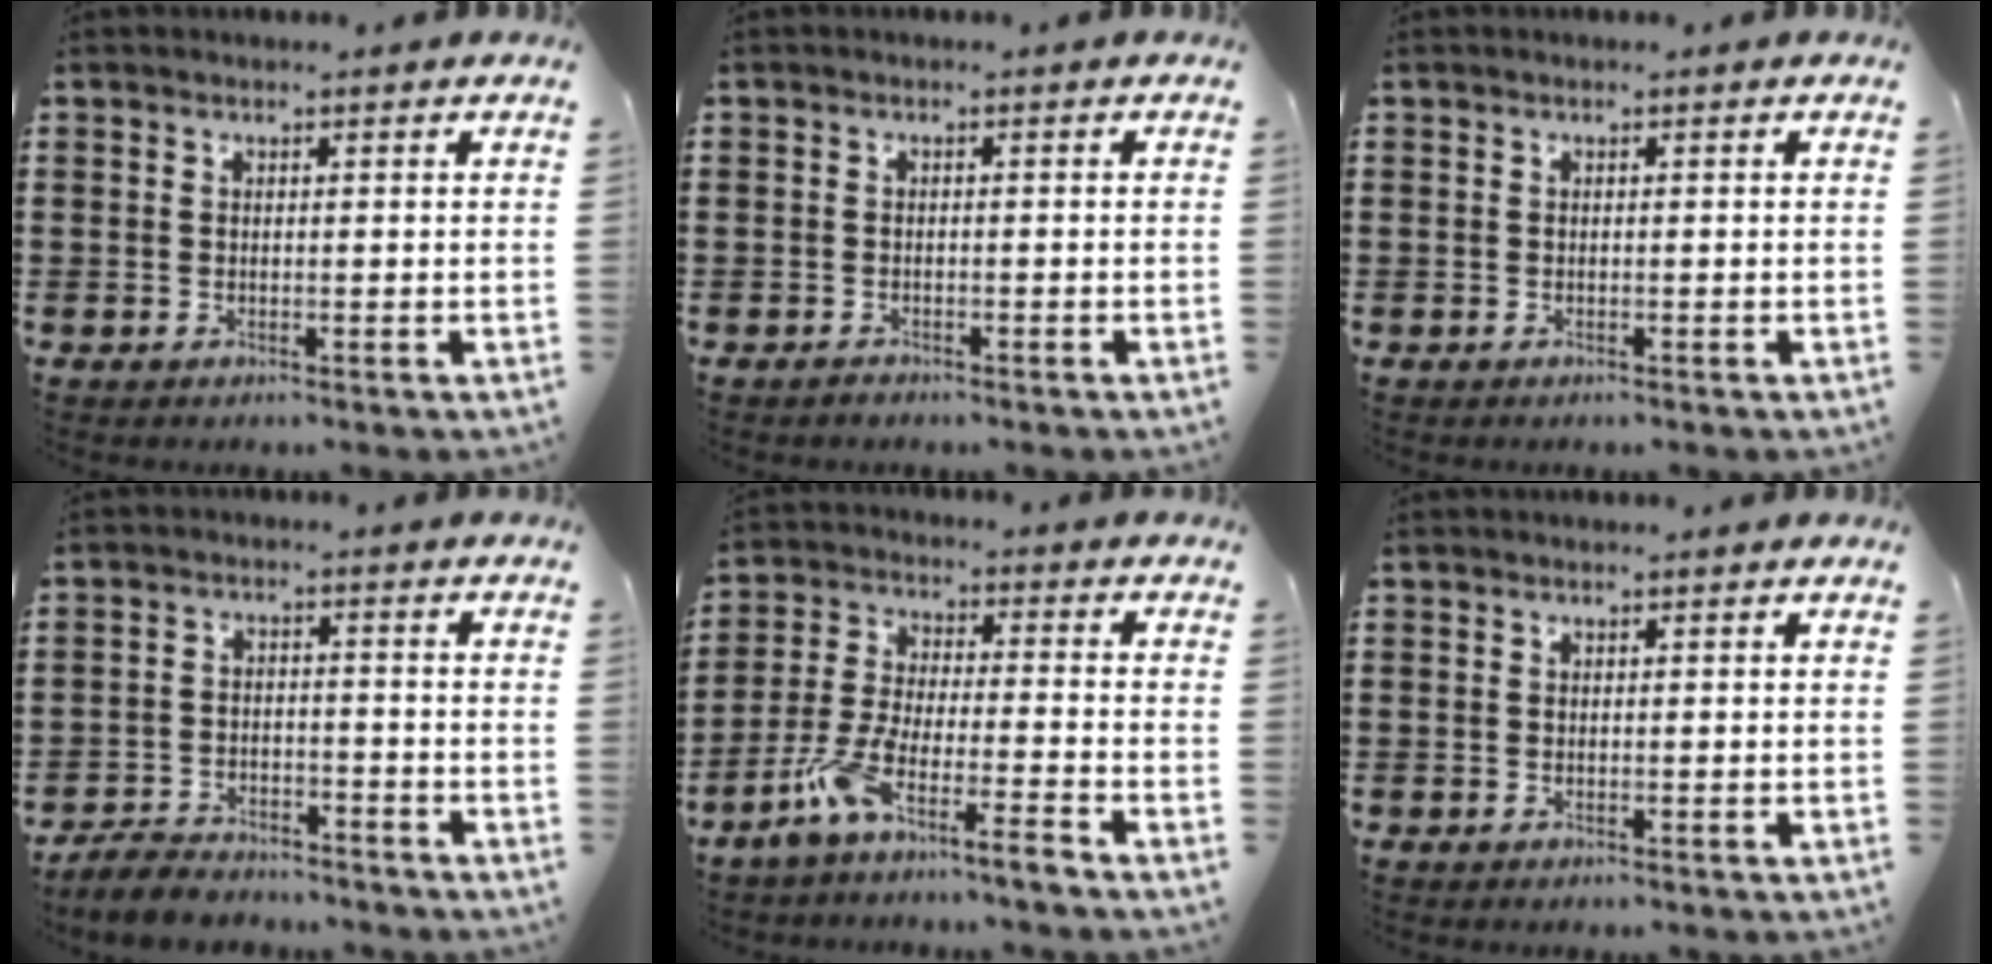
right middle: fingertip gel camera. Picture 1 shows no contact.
{"total": 0.7, "force": [-0.7, 0.2, 0.1], "torque": [-0.004, -0.002, -0.014]}
{"total": 0.0}
{"total": 4.5, "force": [-4.3, 0.9, 0.8], "torque": [-0.029, 0.003, -0.092]}
{"total": 7.4, "force": [-6.4, -0.3, 3.6], "torque": [-0.092, -0.016, -0.132]}
{"total": 0.0}